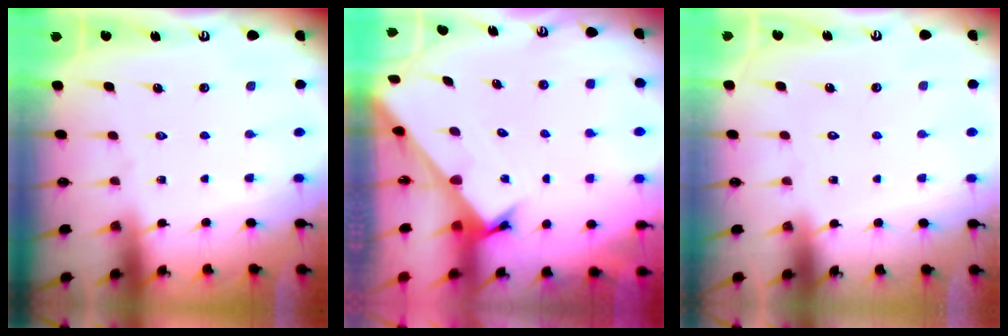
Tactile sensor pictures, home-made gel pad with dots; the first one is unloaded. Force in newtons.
{"total": 2.6, "press": 2.6, "slide": 0.2}
{"total": 1.5, "press": 1.5, "slide": 0.1}